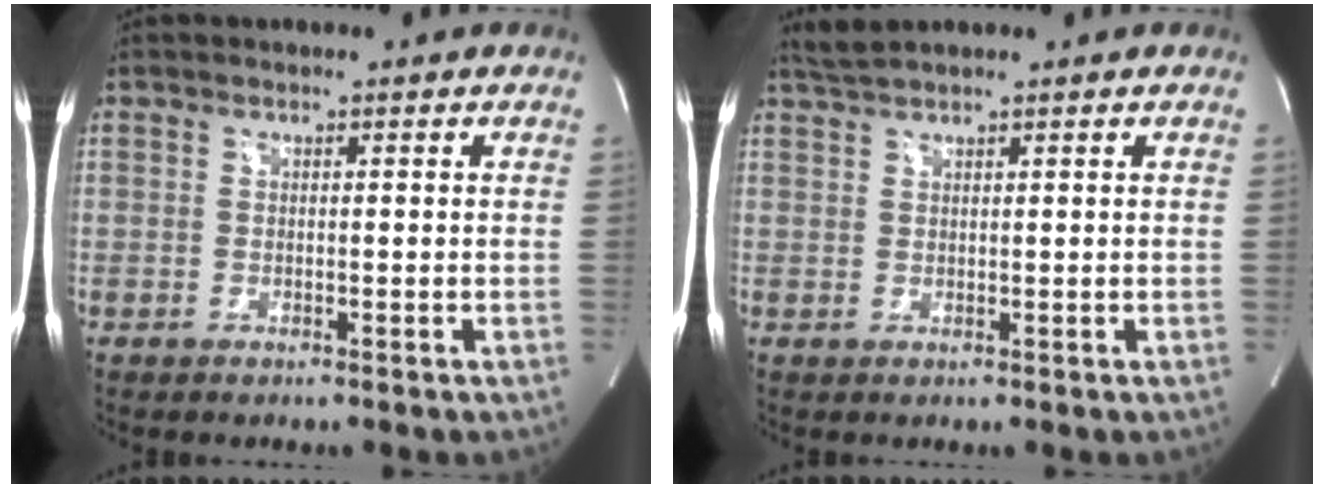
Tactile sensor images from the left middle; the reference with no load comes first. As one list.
[{"total": 2.1, "force": [2.0, -0.3, 0.7], "torque": [-0.020, 0.012, 0.043]}]